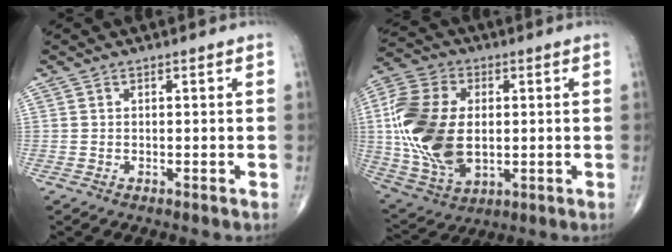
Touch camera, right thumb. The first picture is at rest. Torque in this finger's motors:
{"motor_torque": [2.51, 2.50, 1.88, 0.22, 0.24]}